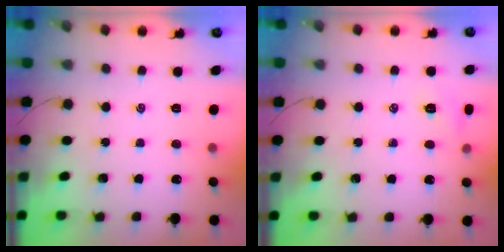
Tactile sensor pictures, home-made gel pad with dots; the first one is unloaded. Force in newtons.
{"total": 6.0, "press": 5.9, "slide": 1.4}